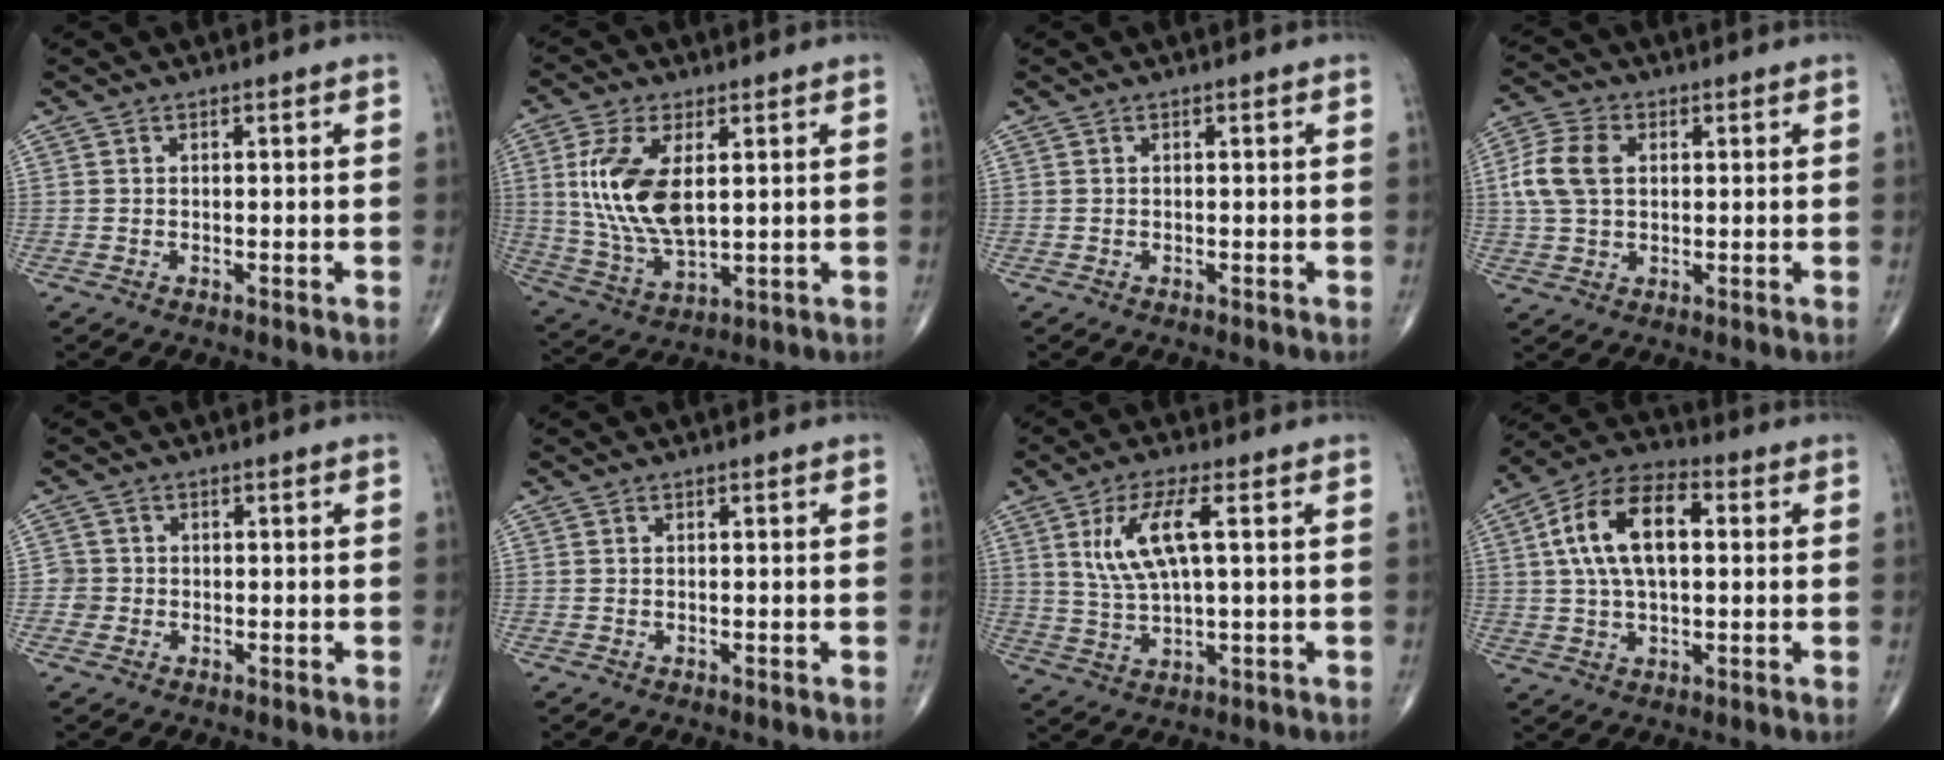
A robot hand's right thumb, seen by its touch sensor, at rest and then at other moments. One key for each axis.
{"total": 14.1, "fx": 2.7, "fy": 6.9, "fz": 11.9, "tx": -0.245, "ty": -0.015, "tz": 0.062}
{"total": 0.0}
{"total": 8.9, "fx": 1.5, "fy": 6.1, "fz": 6.3, "tx": -0.134, "ty": 0.012, "tz": 0.028}
{"total": 2.1, "fx": -0.5, "fy": 2.1, "fz": -0.1, "tx": 0.020, "ty": 0.009, "tz": -0.015}
{"total": 0.0}
{"total": 9.7, "fx": 2.7, "fy": 2.8, "fz": 8.9, "tx": -0.191, "ty": -0.002, "tz": 0.058}
{"total": 14.3, "fx": 2.5, "fy": 7.6, "fz": 11.8, "tx": -0.220, "ty": 0.024, "tz": 0.039}